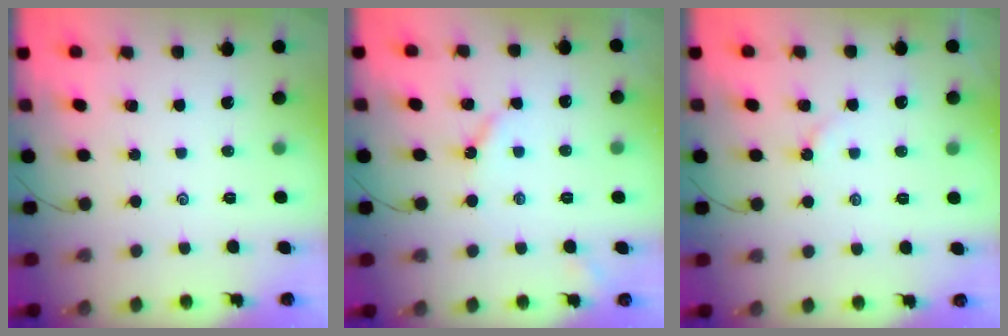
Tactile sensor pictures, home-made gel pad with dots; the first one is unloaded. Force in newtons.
{"total": 3.5, "press": 3.5, "slide": 0.5}
{"total": 2.1, "press": 2.1, "slide": 0.2}